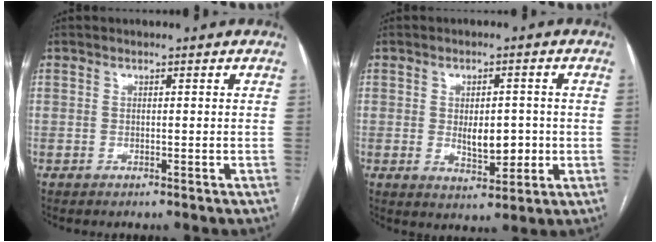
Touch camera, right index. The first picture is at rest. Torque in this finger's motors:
{"motor_torque": [0.12, 0.14, 0.12, 0.04]}